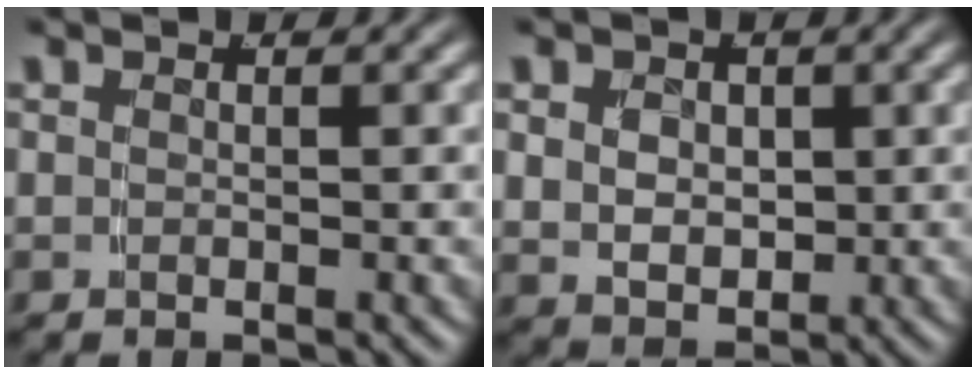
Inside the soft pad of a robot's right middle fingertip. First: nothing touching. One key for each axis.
{"total": 3.9, "fx": 0.5, "fy": 2.9, "fz": 2.5, "tx": -0.049, "ty": -0.023, "tz": 0.022}